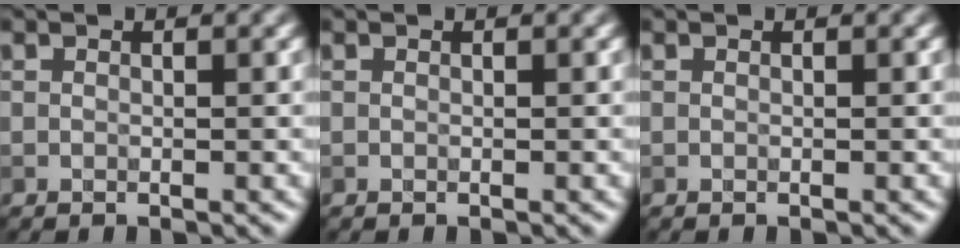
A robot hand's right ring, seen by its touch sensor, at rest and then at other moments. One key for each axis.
{"total": 0.0}
{"total": 0.0}